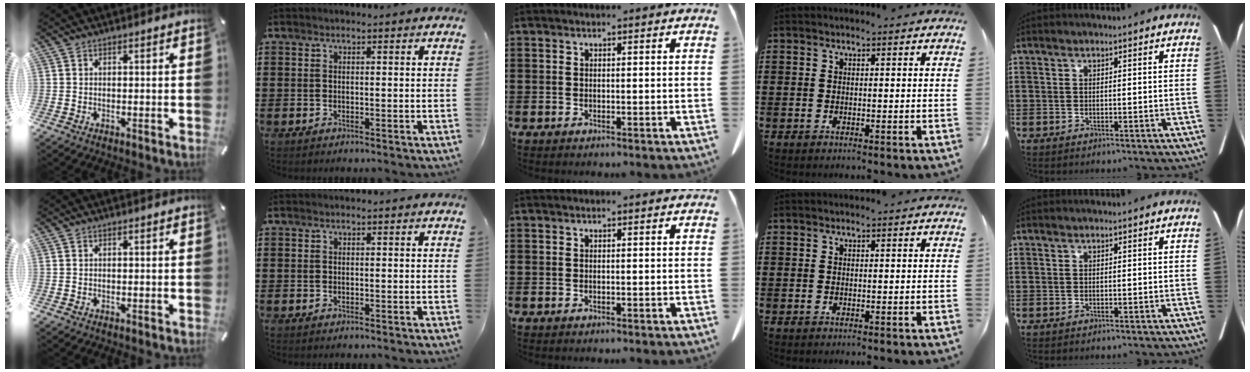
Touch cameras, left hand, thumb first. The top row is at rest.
{}